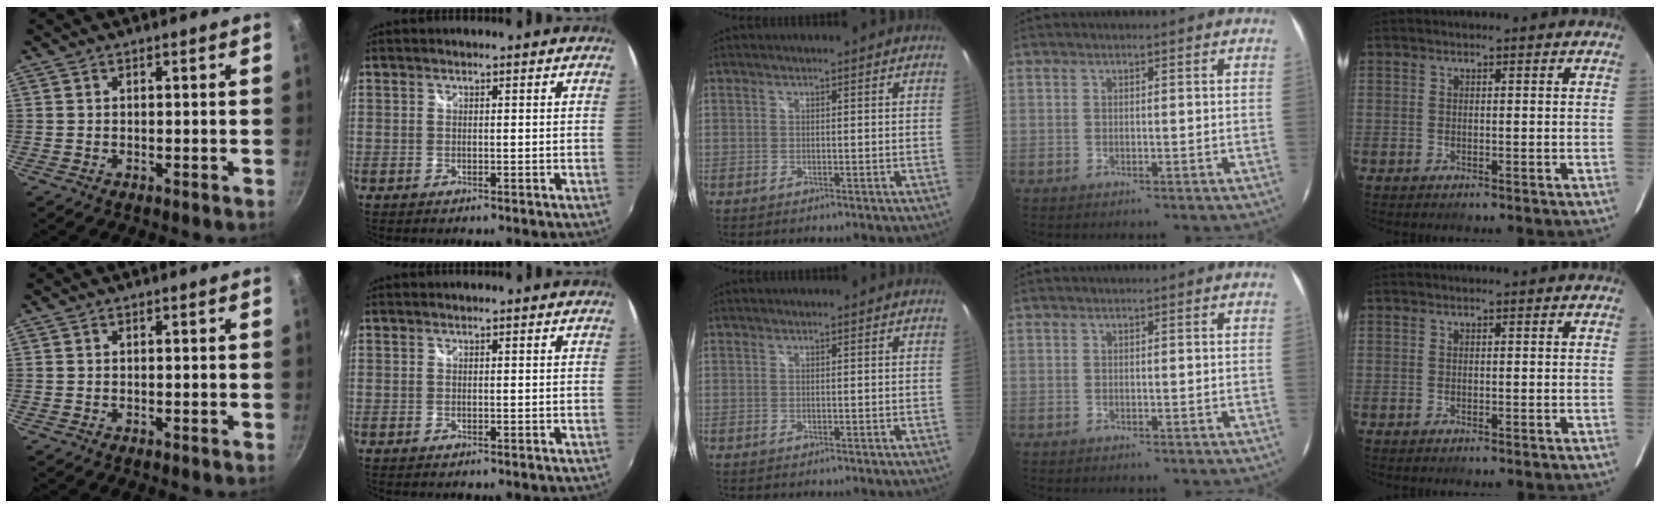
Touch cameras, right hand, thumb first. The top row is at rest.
{}